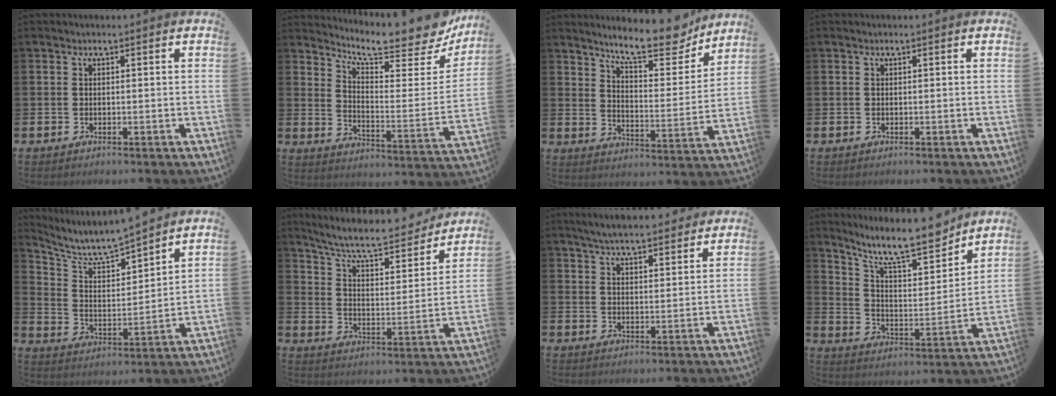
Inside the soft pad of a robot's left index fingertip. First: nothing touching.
{"total": 9.1, "force": [8.6, 1.6, 2.6], "torque": [-0.059, -0.077, 0.147]}
{"total": 11.4, "force": [10.2, 2.4, 4.7], "torque": [-0.085, -0.065, 0.175]}
{"total": 0.0}
{"total": 6.9, "force": [6.6, 0.9, 2.0], "torque": [-0.074, -0.054, 0.109]}
{"total": 8.8, "force": [8.0, 2.0, 3.1], "torque": [-0.089, -0.054, 0.135]}
{"total": 5.5, "force": [5.3, 0.5, 1.0], "torque": [-0.031, -0.026, 0.096]}
{"total": 12.5, "force": [10.8, 2.9, 5.7], "torque": [-0.127, -0.072, 0.185]}